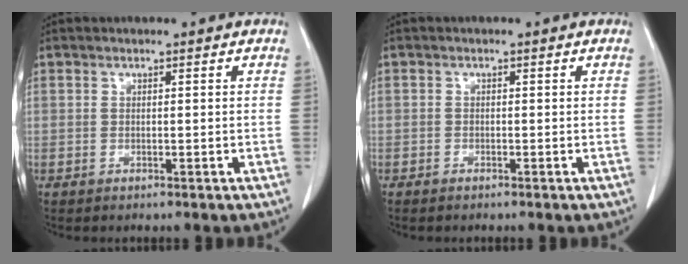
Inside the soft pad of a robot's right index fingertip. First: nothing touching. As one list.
[{"total": 0.5, "force": [-0.5, 0.2, 0.0], "torque": [-0.001, 0.001, -0.010]}]